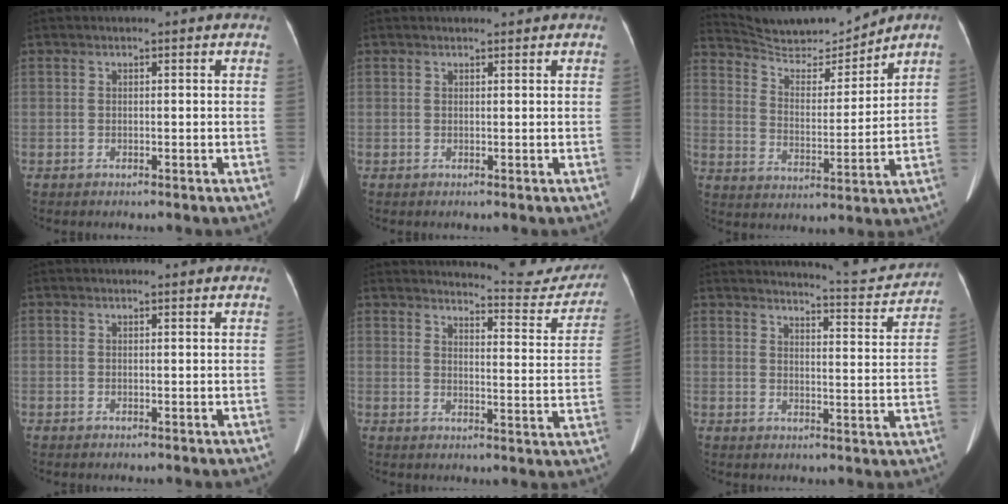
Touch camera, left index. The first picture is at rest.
{"total": 1.3, "force": [1.2, 0.2, 0.2], "torque": [-0.005, 0.006, 0.019]}
{"total": 10.6, "force": [10.5, 0.2, 1.6], "torque": [-0.034, -0.005, 0.191]}
{"total": 1.8, "force": [1.7, 0.2, 0.4], "torque": [-0.007, 0.010, 0.022]}
{"total": 13.3, "force": [13.1, 1.6, 1.7], "torque": [-0.004, -0.055, 0.143]}
{"total": 11.7, "force": [11.5, 0.5, 2.0], "torque": [-0.021, -0.030, 0.133]}